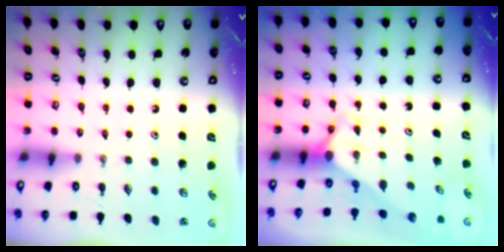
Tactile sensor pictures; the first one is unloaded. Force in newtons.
{"total": 2.9, "press": 2.9, "slide": 0.0}